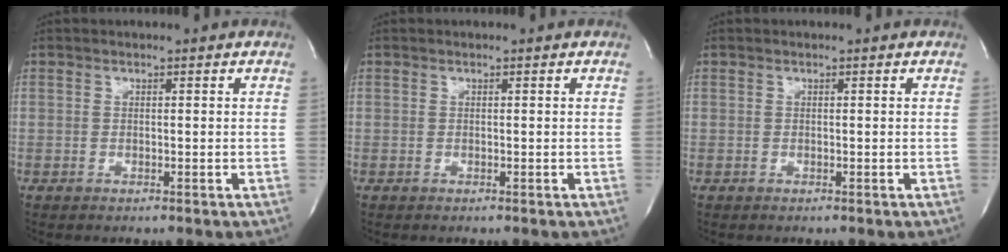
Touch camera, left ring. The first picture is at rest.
{"total": 0.0}
{"total": 0.0}